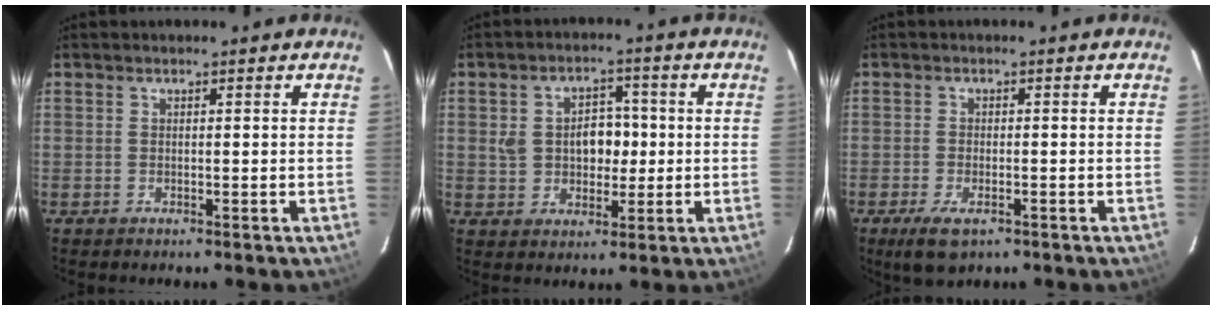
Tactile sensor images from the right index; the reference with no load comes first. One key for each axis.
{"total": 7.2, "fx": 0.4, "fy": 5.5, "fz": 4.6, "tx": -0.084, "ty": 0.020, "tz": 0.013}
{"total": 5.5, "fx": -3.2, "fy": 2.4, "fz": 3.7, "tx": -0.087, "ty": -0.016, "tz": -0.056}